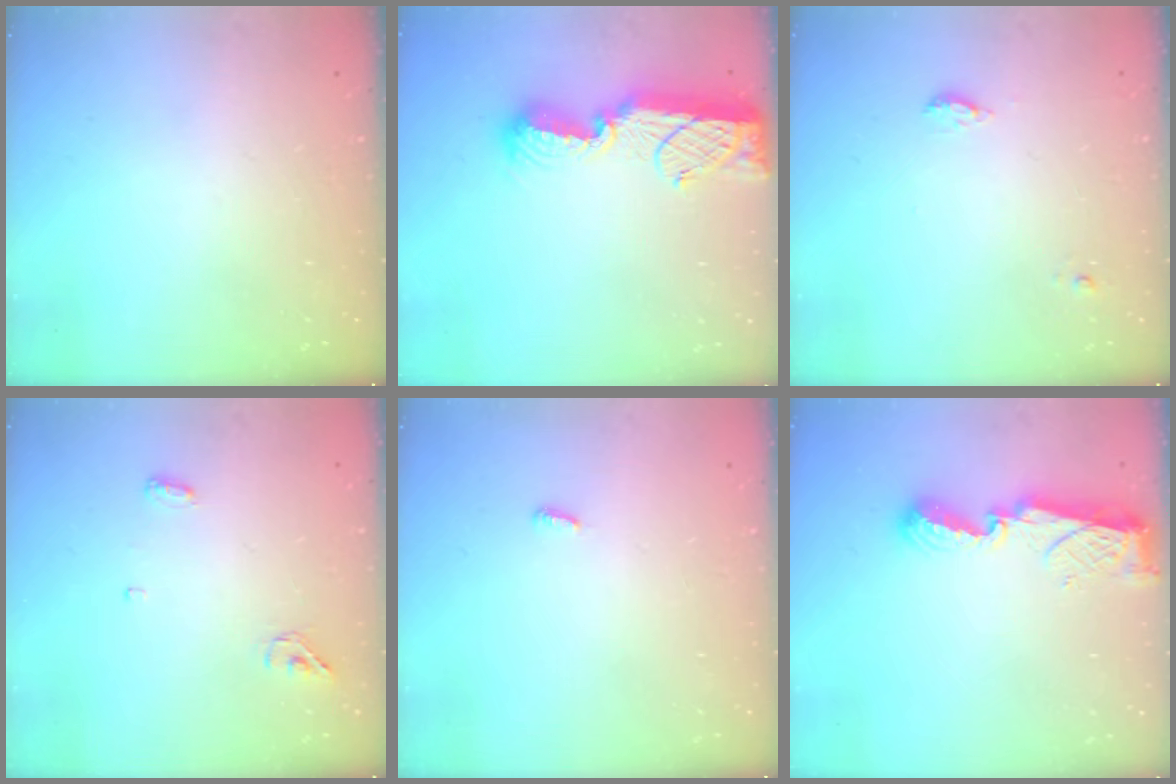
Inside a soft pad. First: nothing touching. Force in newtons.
{"total": 13.4, "press": 13.3, "slide": 0.6}
{"total": 5.3, "press": 5.0, "slide": 1.7}
{"total": 4.4, "press": 4.3, "slide": 0.9}
{"total": 2.6, "press": 2.6, "slide": 0.2}
{"total": 8.1, "press": 8.1, "slide": 0.9}